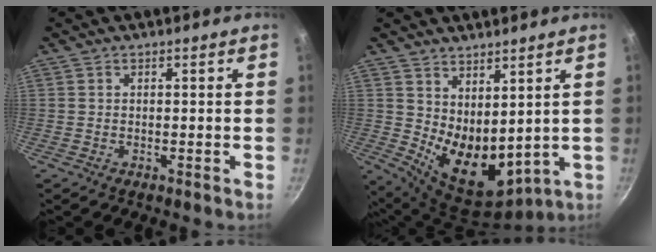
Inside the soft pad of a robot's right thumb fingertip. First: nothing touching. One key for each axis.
{"total": 11.9, "fx": 3.5, "fy": 6.9, "fz": 9.0, "tx": -0.112, "ty": -0.048, "tz": 0.085}